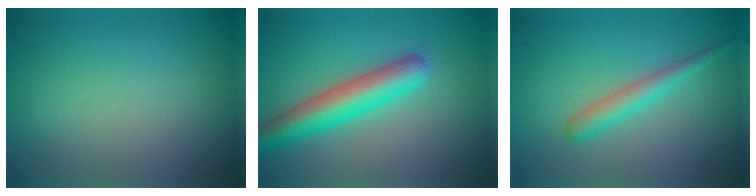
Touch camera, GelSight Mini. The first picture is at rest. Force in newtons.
{"total": 5.7, "press": 5.7, "slide": 0.3}
{"total": 2.3, "press": 2.3, "slide": 0.1}